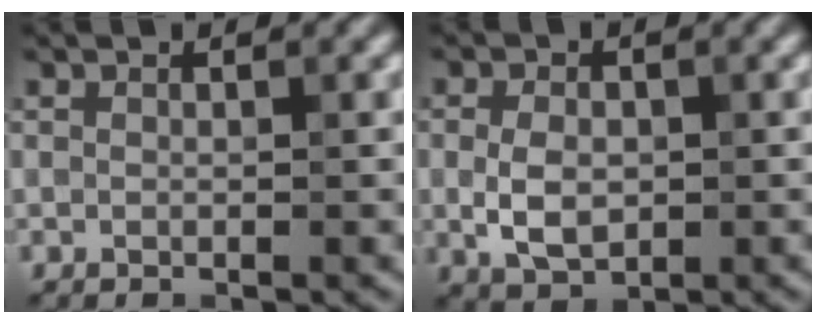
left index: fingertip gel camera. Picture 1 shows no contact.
{"total": 3.5, "force": [-0.3, 2.2, 2.6], "torque": [-0.056, 0.001, -0.005]}